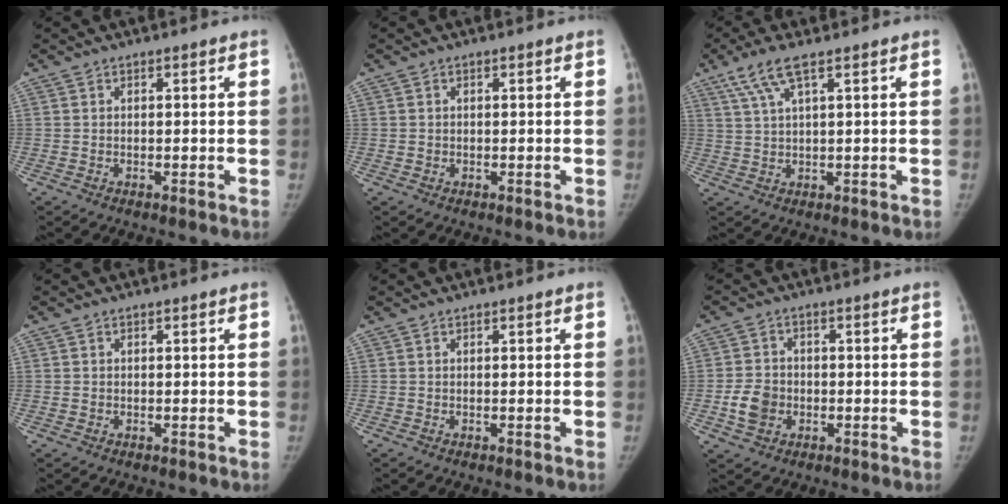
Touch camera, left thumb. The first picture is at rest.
{"total": 0.8, "force": [0.0, 0.8, 0.1], "torque": [0.002, 0.002, 0.001]}
{"total": 5.8, "force": [3.3, 1.1, 4.7], "torque": [-0.112, 0.000, 0.073]}
{"total": 0.6, "force": [0.0, 0.6, 0.0], "torque": [0.002, 0.002, 0.000]}
{"total": 0.0}
{"total": 6.0, "force": [-1.5, 4.9, 3.0], "torque": [-0.044, 0.010, -0.027]}